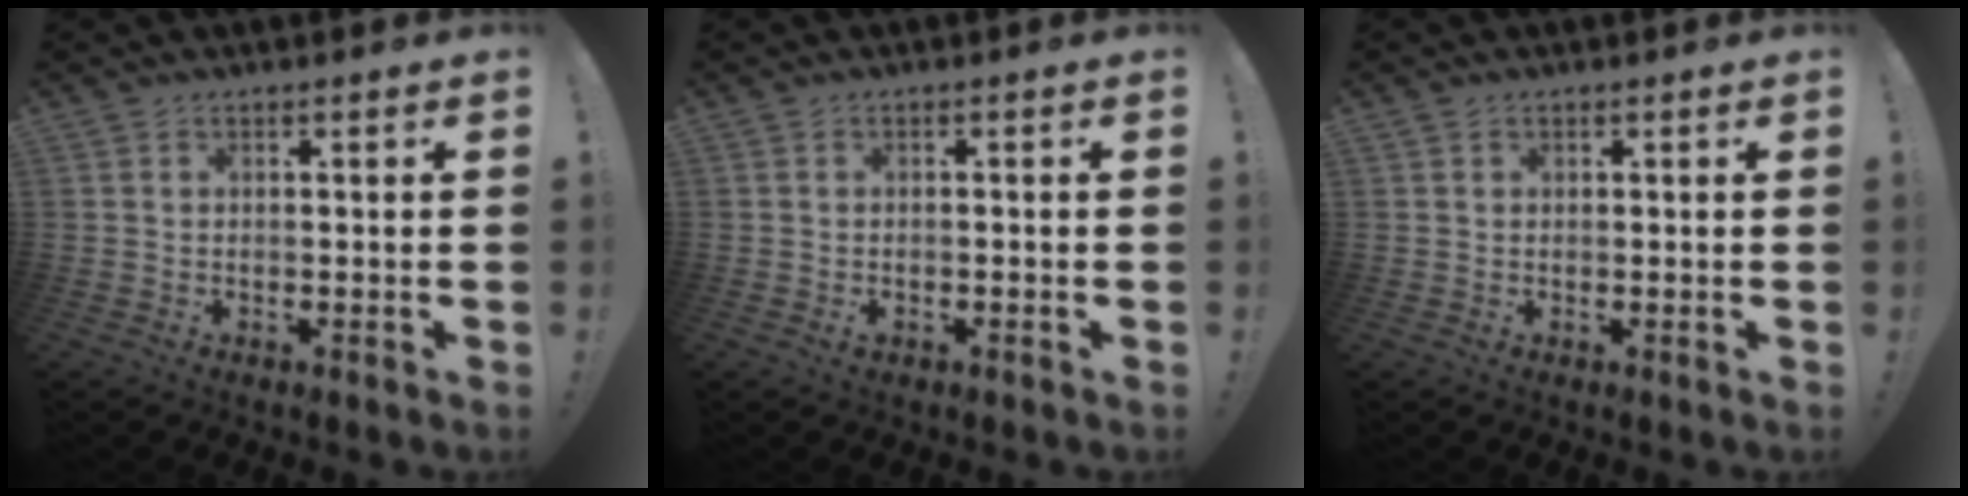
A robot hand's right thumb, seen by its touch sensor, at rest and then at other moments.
{"total": 1.1, "force": [-0.7, 0.5, 0.6], "torque": [-0.014, 0.004, -0.012]}
{"total": 0.7, "force": [0.5, 0.5, 0.0], "torque": [0.001, 0.000, 0.009]}